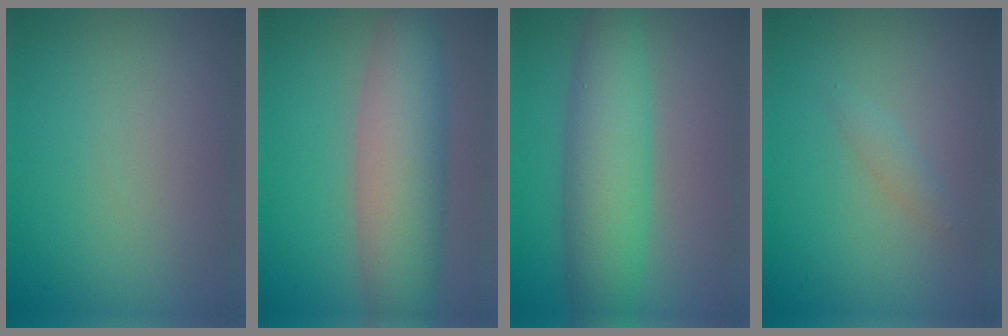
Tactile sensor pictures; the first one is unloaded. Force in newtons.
{"total": 7.7, "press": 7.7, "slide": 0.2}
{"total": 6.7, "press": 6.7, "slide": 0.1}
{"total": 1.0, "press": 1.0, "slide": 0.0}